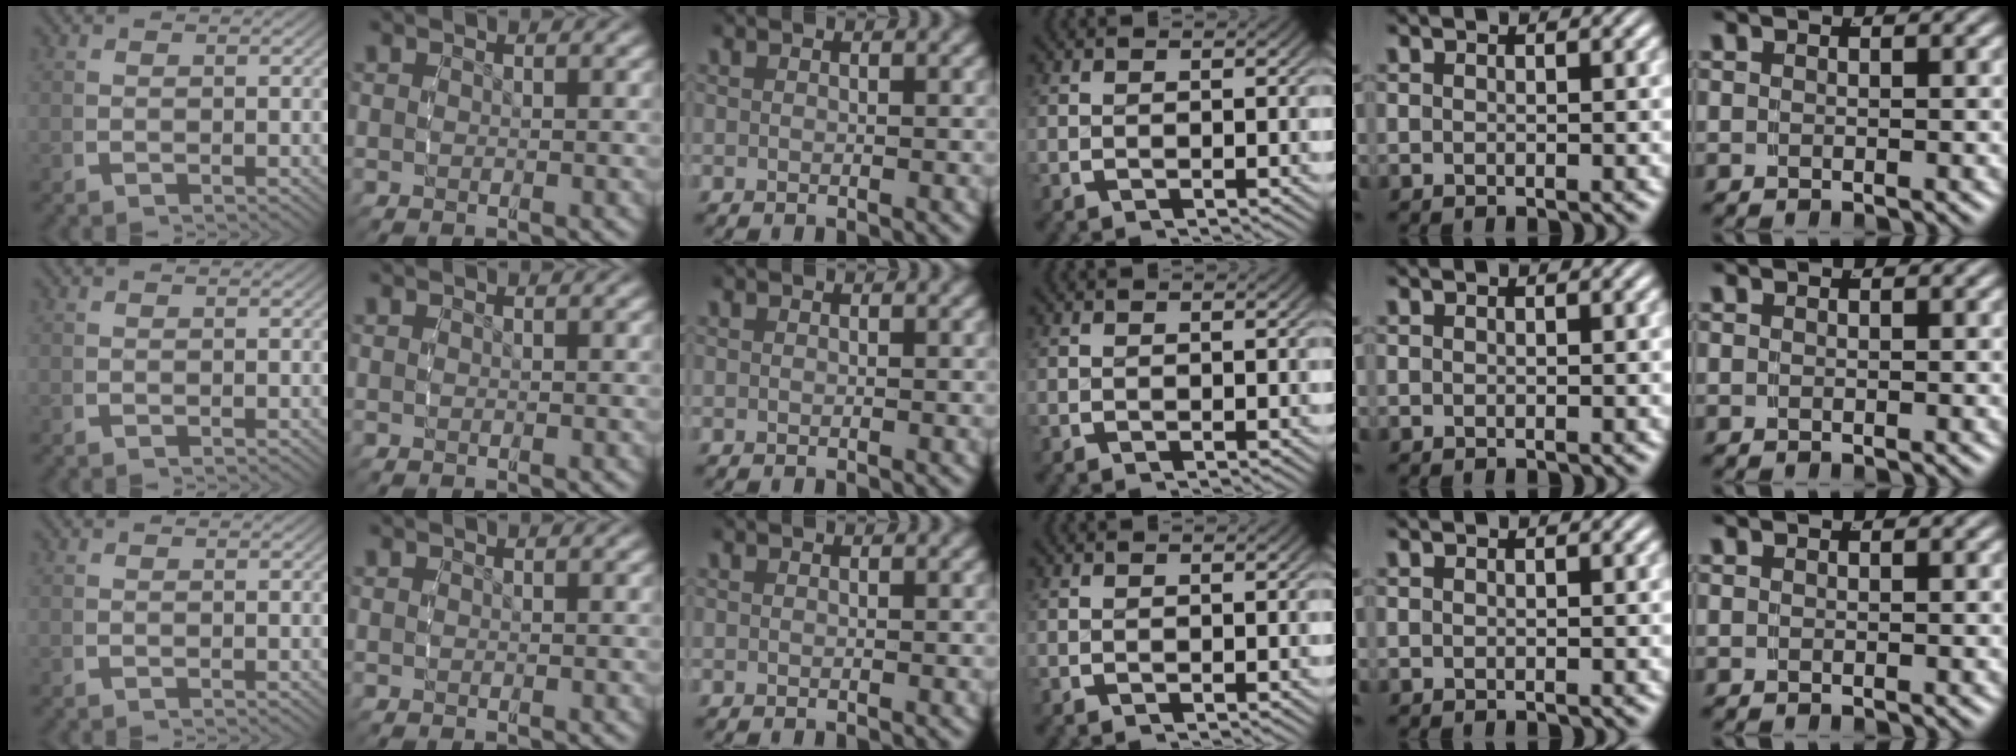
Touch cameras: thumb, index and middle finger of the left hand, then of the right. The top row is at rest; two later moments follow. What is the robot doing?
{"motion": "reach", "object": "coat"}